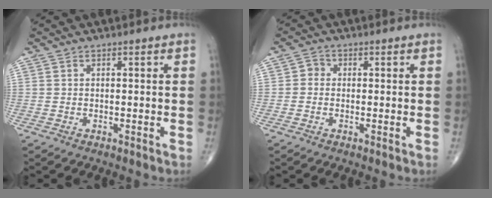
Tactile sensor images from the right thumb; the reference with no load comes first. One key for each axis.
{"total": 1.8, "fx": -0.2, "fy": 1.6, "fz": 0.8, "tx": 0.000, "ty": 0.006, "tz": -0.010}